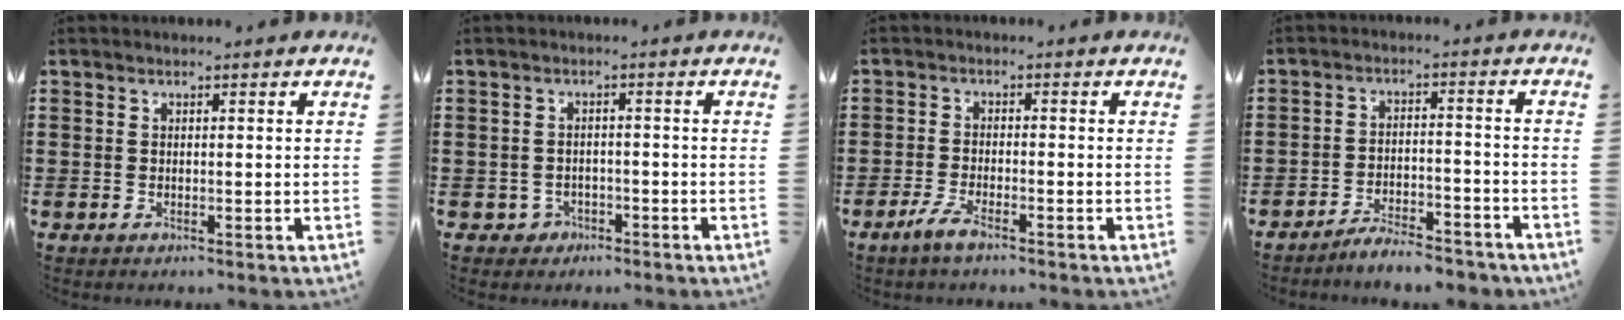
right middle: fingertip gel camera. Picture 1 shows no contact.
{"total": 1.8, "force": [-1.3, 1.2, 0.3], "torque": [-0.013, 0.001, -0.031]}
{"total": 3.1, "force": [-2.2, 0.4, 2.2], "torque": [-0.057, -0.004, -0.047]}
{"total": 4.7, "force": [-4.6, 0.4, 1.0], "torque": [-0.025, 0.004, -0.094]}